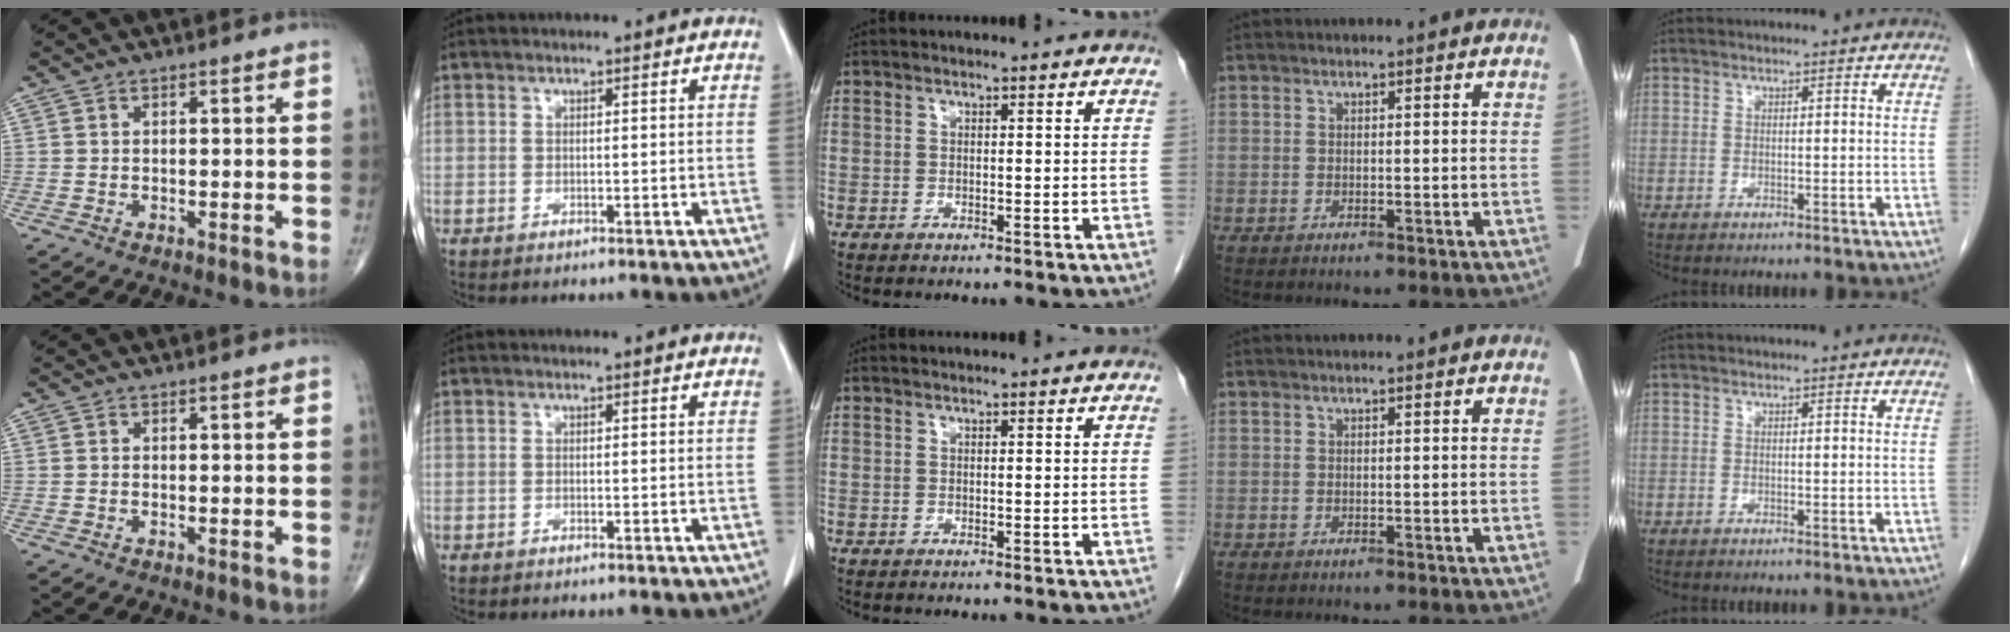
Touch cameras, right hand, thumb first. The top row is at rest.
{}